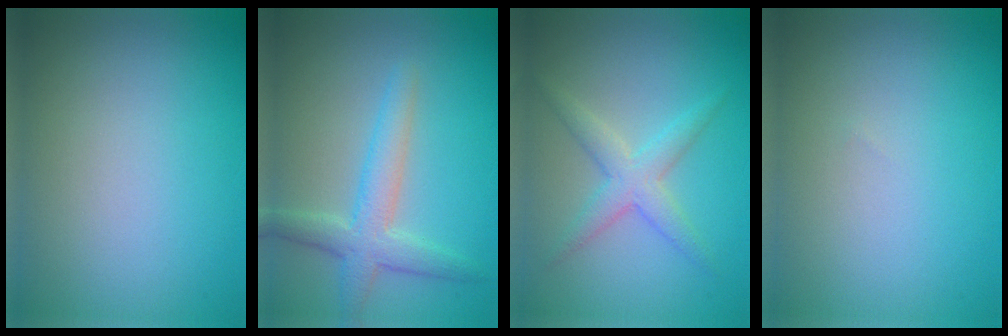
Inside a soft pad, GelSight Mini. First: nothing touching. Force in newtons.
{"total": 3.7, "press": 3.7, "slide": 0.1}
{"total": 2.9, "press": 2.9, "slide": 0.0}
{"total": 0.0}